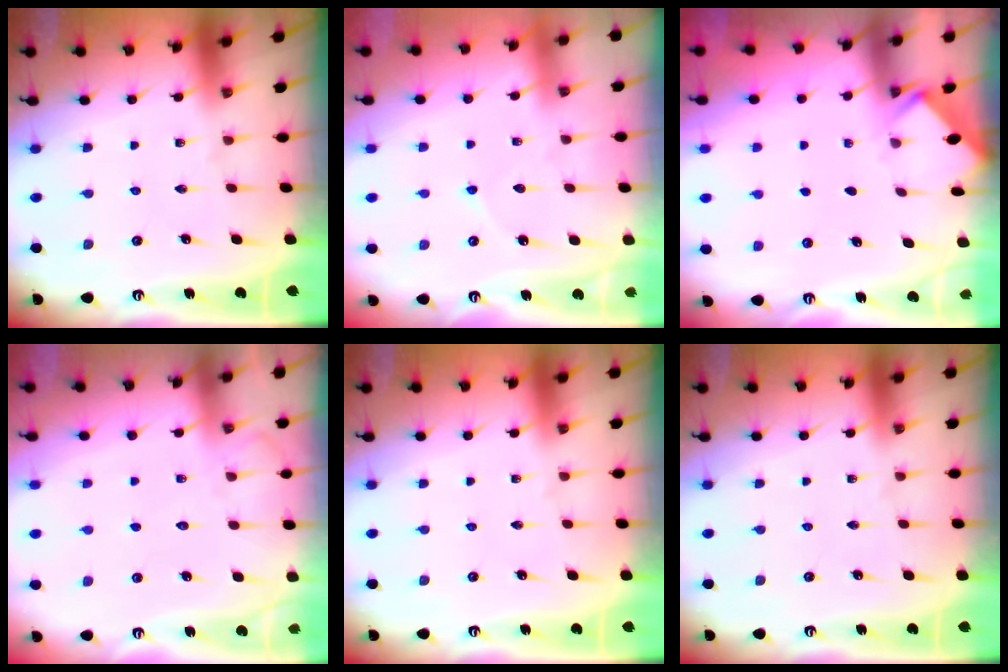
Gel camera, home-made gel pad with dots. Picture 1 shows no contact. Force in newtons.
{"total": 3.6, "press": 3.6, "slide": 0.2}
{"total": 2.5, "press": 2.4, "slide": 0.4}
{"total": 6.4, "press": 6.3, "slide": 0.8}
{"total": 0.0}
{"total": 0.0}